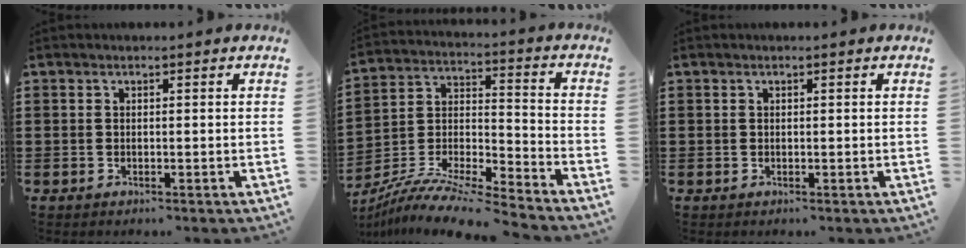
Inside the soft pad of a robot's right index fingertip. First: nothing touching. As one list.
[{"total": 9.1, "force": [-8.6, 0.3, 2.9], "torque": [-0.057, 0.002, -0.177]}, {"total": 0.0}]